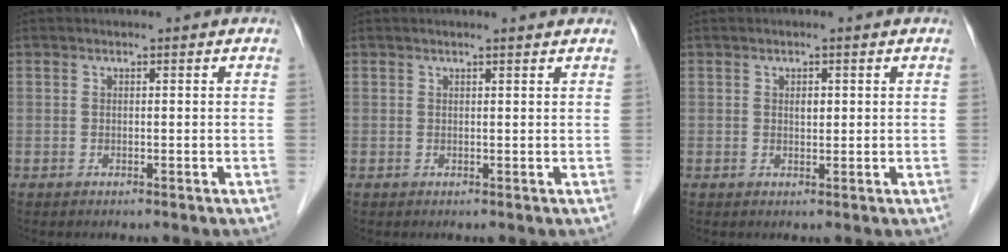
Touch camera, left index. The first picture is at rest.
{"total": 2.3, "force": [2.2, -0.2, 0.8], "torque": [-0.014, 0.008, 0.024]}
{"total": 1.2, "force": [0.4, 0.6, 0.9], "torque": [-0.014, -0.001, 0.007]}